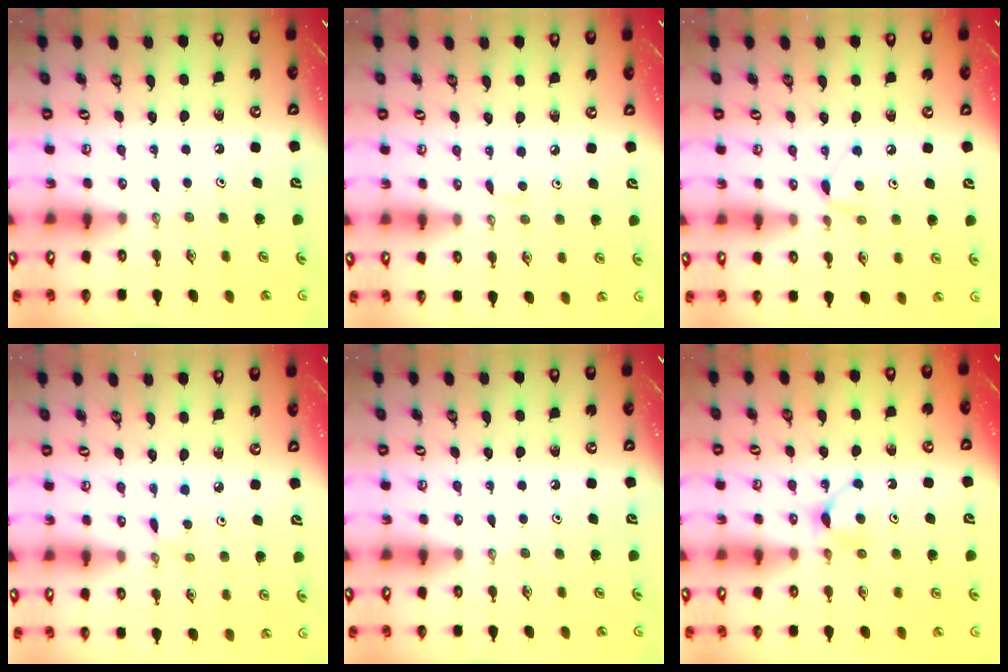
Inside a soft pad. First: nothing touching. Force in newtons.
{"total": 2.9, "press": 2.9, "slide": 0.4}
{"total": 6.7, "press": 6.7, "slide": 0.8}
{"total": 2.2, "press": 2.2, "slide": 0.3}
{"total": 0.0}
{"total": 5.4, "press": 5.3, "slide": 0.7}